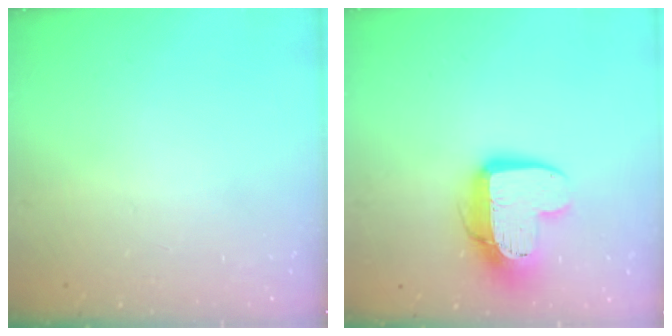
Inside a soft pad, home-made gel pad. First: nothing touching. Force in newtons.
{"total": 14.4, "press": 14.3, "slide": 1.2}